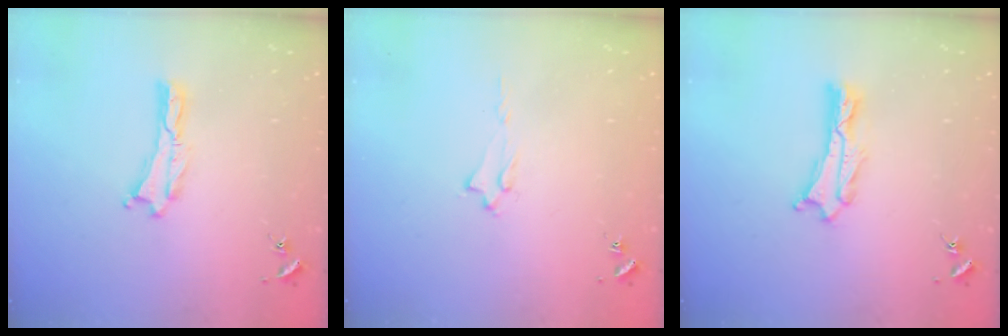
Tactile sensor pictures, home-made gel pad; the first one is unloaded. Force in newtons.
{"total": 1.7, "press": 1.6, "slide": 0.2}
{"total": 1.1, "press": 1.1, "slide": 0.2}